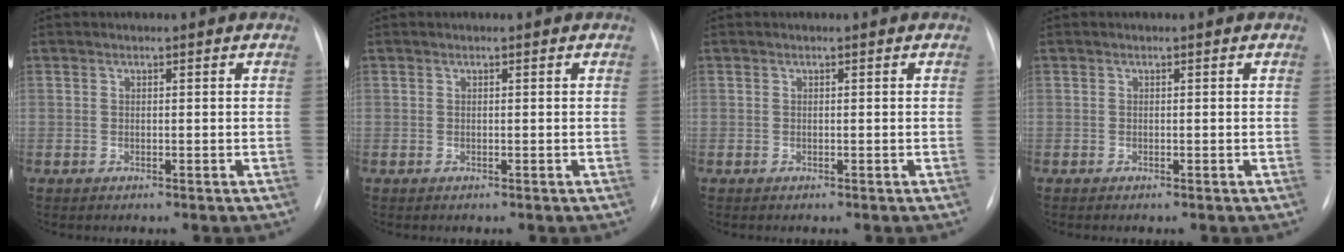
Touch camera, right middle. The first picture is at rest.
{"total": 0.0}
{"total": 0.0}
{"total": 0.0}